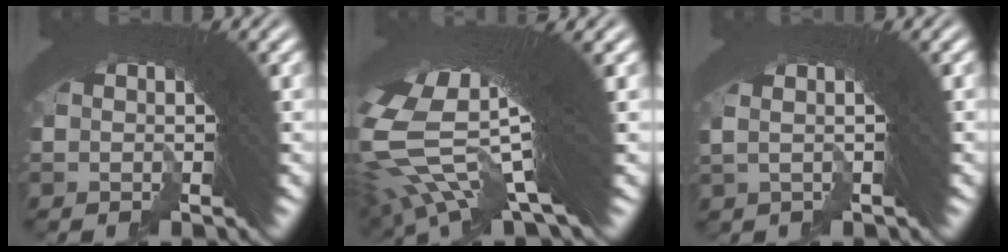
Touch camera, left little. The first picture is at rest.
{"total": 16.5, "force": [4.9, 7.9, 13.6], "torque": [-0.253, 0.000, 0.084]}
{"total": 2.5, "force": [0.8, 0.6, 2.3], "torque": [-0.021, 0.021, 0.005]}